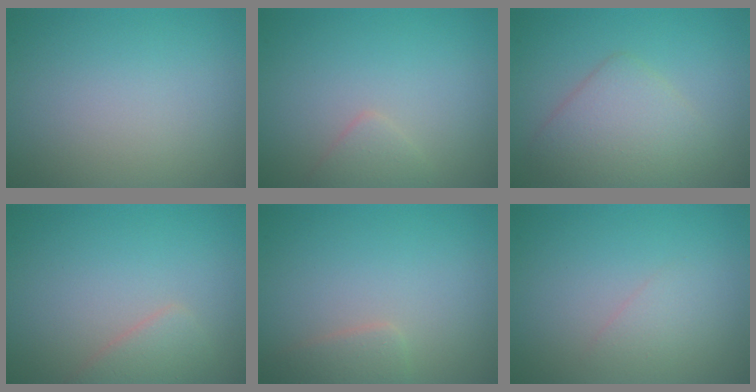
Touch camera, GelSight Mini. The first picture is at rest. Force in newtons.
{"total": 1.3, "press": 1.3, "slide": 0.0}
{"total": 3.9, "press": 3.9, "slide": 0.1}
{"total": 2.0, "press": 2.0, "slide": 0.1}
{"total": 1.8, "press": 1.8, "slide": 0.2}
{"total": 1.0, "press": 1.0, "slide": 0.0}